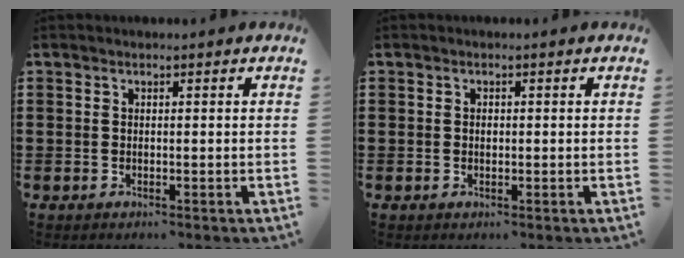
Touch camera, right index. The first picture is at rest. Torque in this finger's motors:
{"motor_torque": [0.57, 1.05, 0.08, 0.02]}